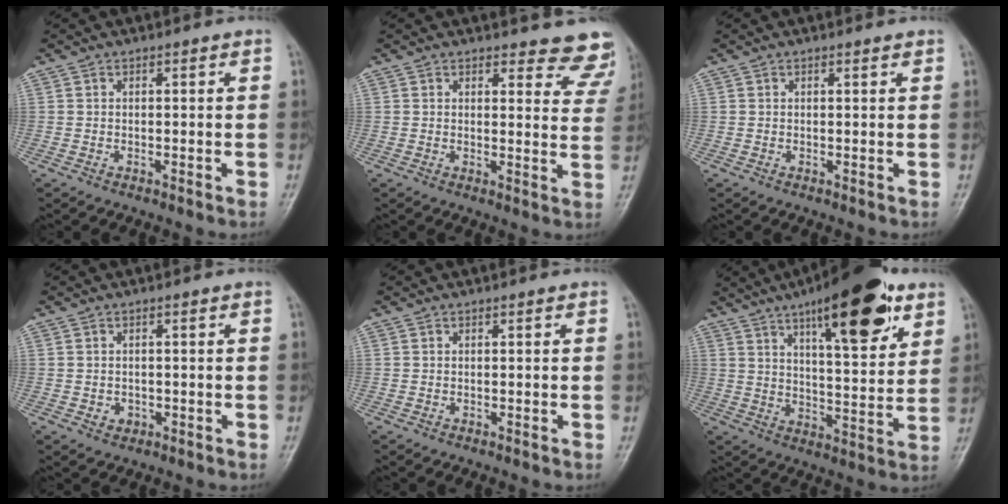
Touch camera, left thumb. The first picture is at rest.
{"total": 9.7, "force": [9.3, 2.9, 1.0], "torque": [0.043, -0.070, 0.073]}
{"total": 0.7, "force": [0.5, 0.1, 0.4], "torque": [-0.007, -0.003, 0.007]}
{"total": 1.7, "force": [-0.4, 1.5, 0.7], "torque": [-0.003, 0.003, -0.002]}
{"total": 0.0}
{"total": 20.3, "force": [11.3, 6.4, 15.5], "torque": [-0.202, -0.039, 0.171]}